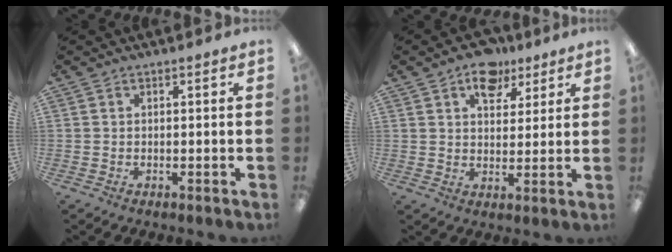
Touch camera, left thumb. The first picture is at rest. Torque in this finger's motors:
{"motor_torque": [0.09, 0.24, -0.30, 0.14, 0.02]}